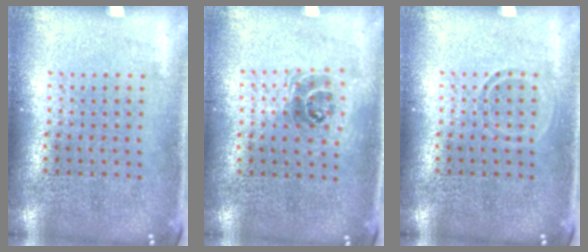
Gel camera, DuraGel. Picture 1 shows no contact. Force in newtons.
{"total": 1.0, "press": 0.9, "slide": 0.4}
{"total": 0.8, "press": 0.8, "slide": 0.3}